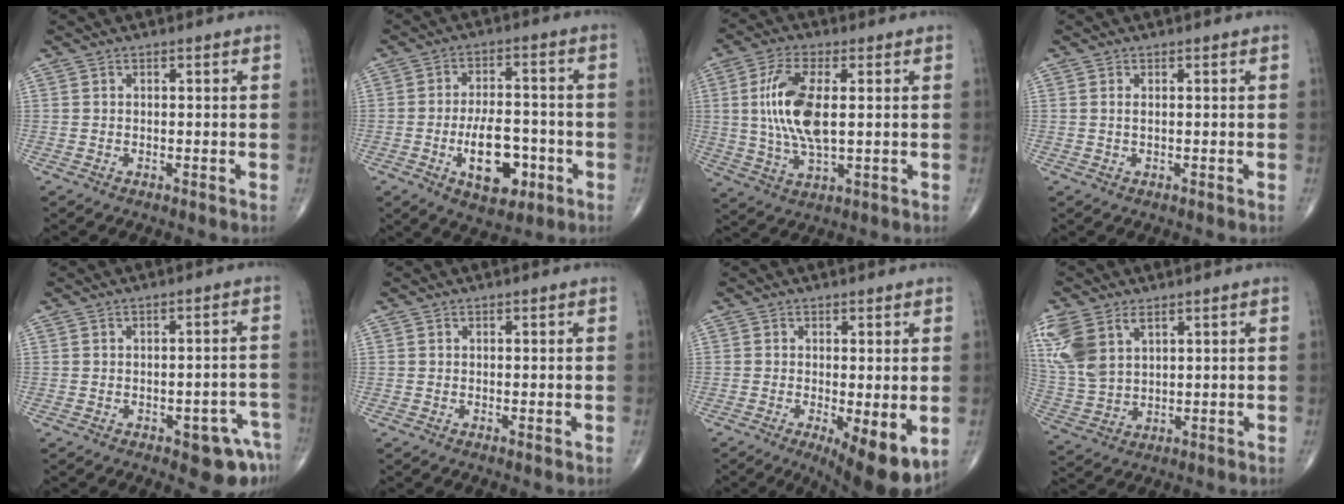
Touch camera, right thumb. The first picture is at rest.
{"total": 11.5, "force": [-3.9, 6.2, 9.0], "torque": [-0.117, 0.019, -0.053]}
{"total": 12.4, "force": [1.5, 5.0, 11.2], "torque": [-0.237, -0.006, 0.032]}
{"total": 0.7, "force": [0.2, 0.2, 0.7], "torque": [-0.020, 0.002, 0.006]}
{"total": 8.7, "force": [-4.0, 3.6, 6.9], "torque": [-0.050, 0.026, -0.041]}
{"total": 0.0}
{"total": 9.4, "force": [-2.6, 2.8, 8.6], "torque": [-0.123, -0.022, -0.033]}
{"total": 12.0, "force": [5.6, 7.0, 7.9], "torque": [-0.184, -0.007, 0.125]}